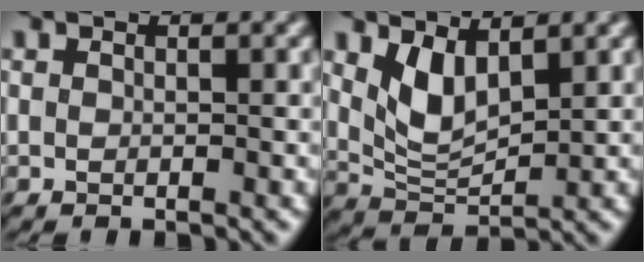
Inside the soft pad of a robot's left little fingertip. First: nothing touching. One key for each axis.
{"total": 3.9, "fx": 1.6, "fy": 1.3, "fz": 3.3, "tx": -0.066, "ty": -0.006, "tz": 0.030}